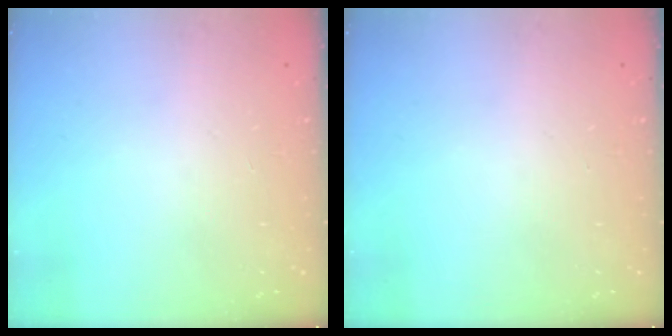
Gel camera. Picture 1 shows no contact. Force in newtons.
{"total": 0.0}